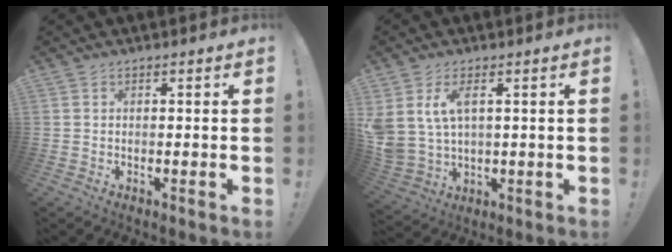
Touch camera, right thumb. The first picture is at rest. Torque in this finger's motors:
{"motor_torque": [0.19, 0.35, 0.44, 0.51, 0.36]}